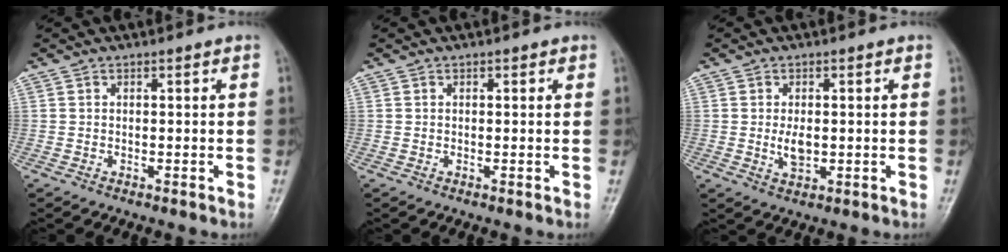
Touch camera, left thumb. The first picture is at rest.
{"total": 0.7, "force": [0.3, 0.5, 0.4], "torque": [0.002, 0.000, 0.001]}
{"total": 3.7, "force": [-0.1, 2.2, 2.9], "torque": [-0.049, -0.006, 0.000]}